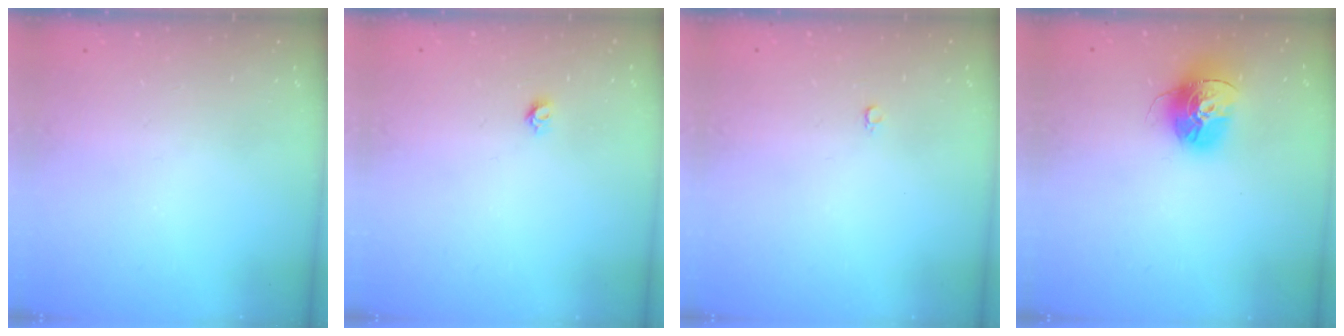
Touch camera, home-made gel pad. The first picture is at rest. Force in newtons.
{"total": 3.9, "press": 3.9, "slide": 0.3}
{"total": 2.4, "press": 2.4, "slide": 0.2}
{"total": 15.3, "press": 15.2, "slide": 1.4}